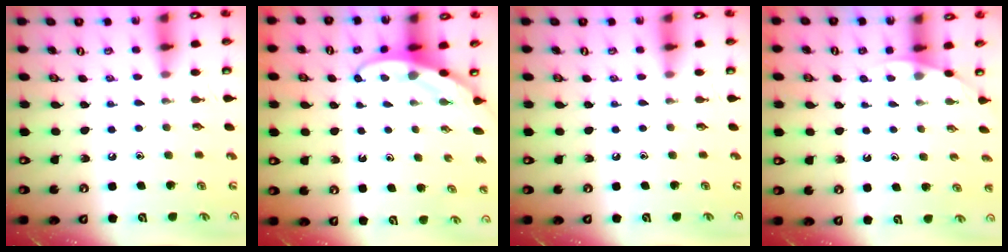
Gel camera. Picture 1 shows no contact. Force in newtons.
{"total": 3.6, "press": 3.5, "slide": 0.4}
{"total": 0.0}
{"total": 2.6, "press": 2.6, "slide": 0.1}